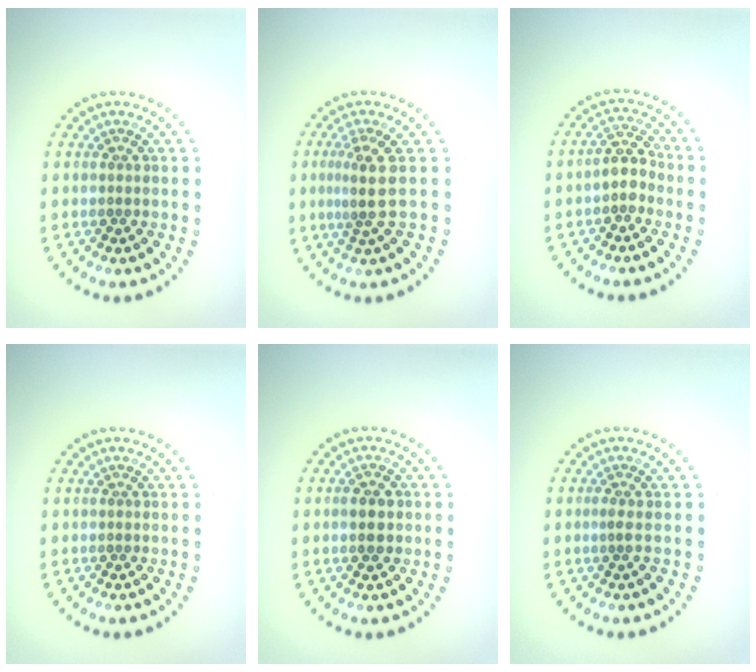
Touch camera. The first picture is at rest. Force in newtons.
{"total": 2.5, "press": 1.8, "slide": 1.7}
{"total": 2.3, "press": 2.1, "slide": 1.0}
{"total": 0.0}
{"total": 2.7, "press": 2.7, "slide": 0.1}
{"total": 0.5, "press": 0.3, "slide": 0.4}